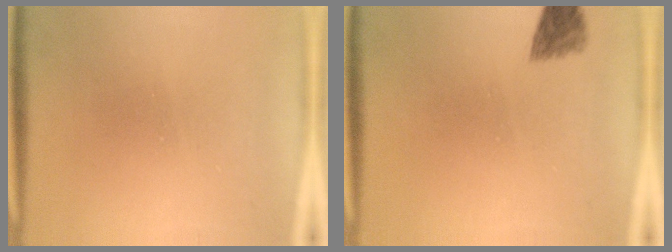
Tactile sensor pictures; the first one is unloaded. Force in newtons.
{"total": 2.0}